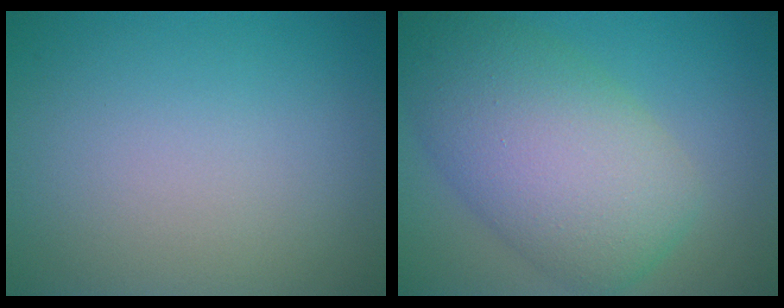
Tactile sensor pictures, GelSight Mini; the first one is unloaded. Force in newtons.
{"total": 9.5, "press": 9.5, "slide": 0.4}